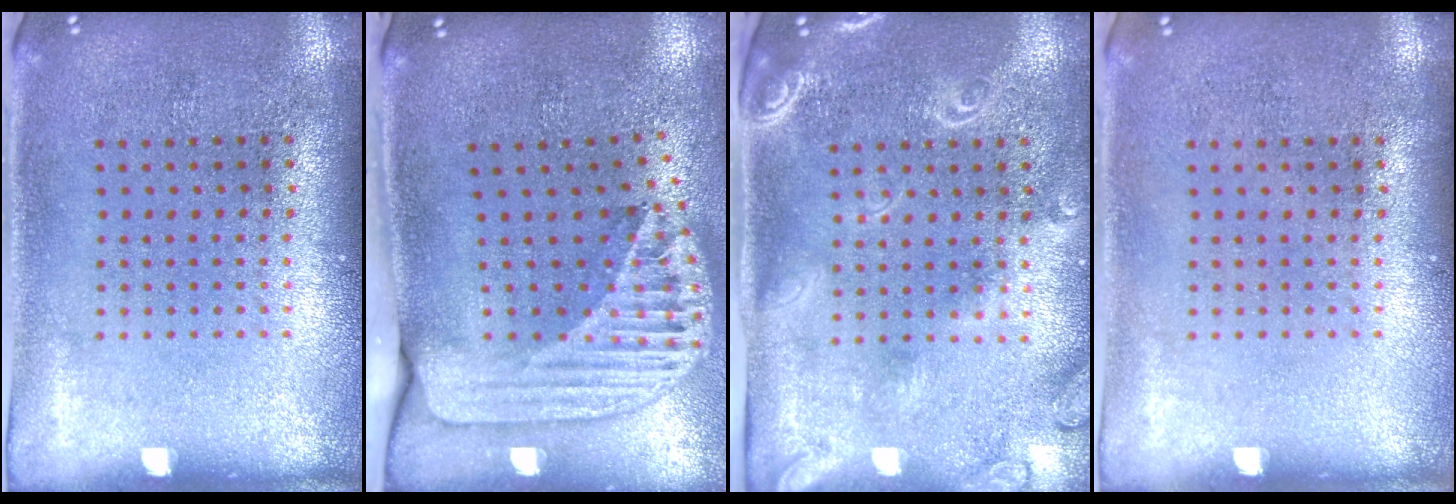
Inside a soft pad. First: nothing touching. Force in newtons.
{"total": 2.6, "press": 1.8, "slide": 1.9}
{"total": 2.4, "press": 1.9, "slide": 1.4}
{"total": 0.0}